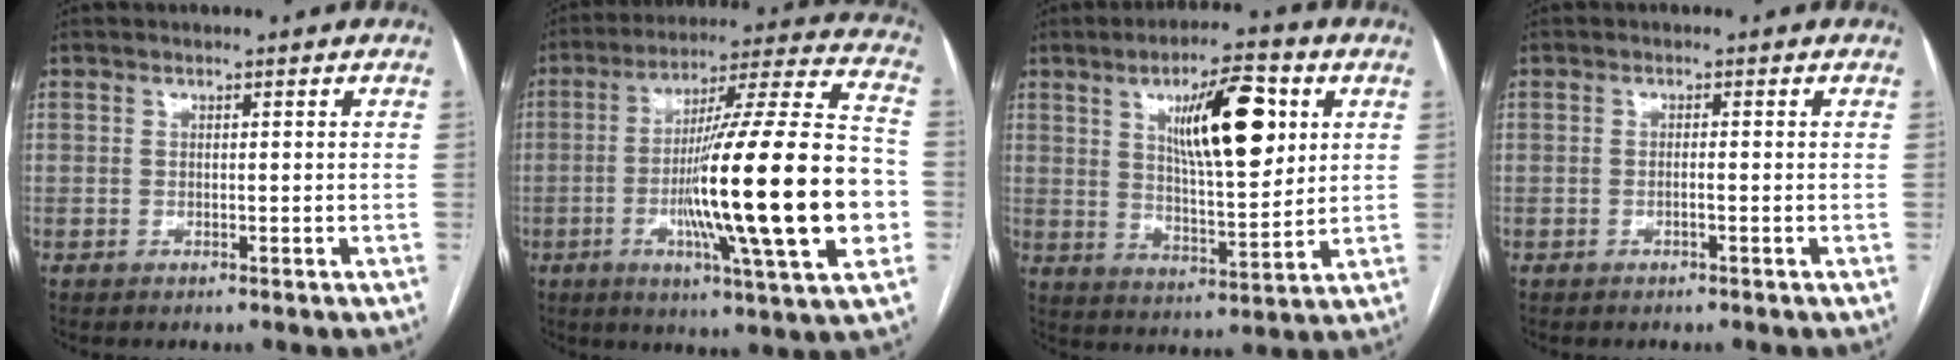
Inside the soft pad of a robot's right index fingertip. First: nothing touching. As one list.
[{"total": 26.5, "force": [-4.9, 0.9, 26.1], "torque": [-0.382, -0.007, -0.087]}, {"total": 13.2, "force": [4.5, 2.4, 12.1], "torque": [-0.203, 0.004, 0.076]}, {"total": 0.8, "force": [-0.3, 0.0, 0.7], "torque": [-0.013, 0.001, -0.006]}]